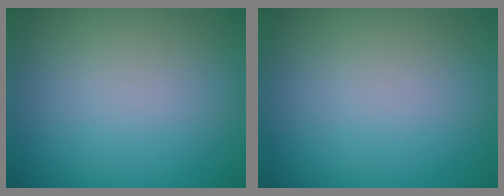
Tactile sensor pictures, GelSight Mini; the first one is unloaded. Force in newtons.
{"total": 0.0}